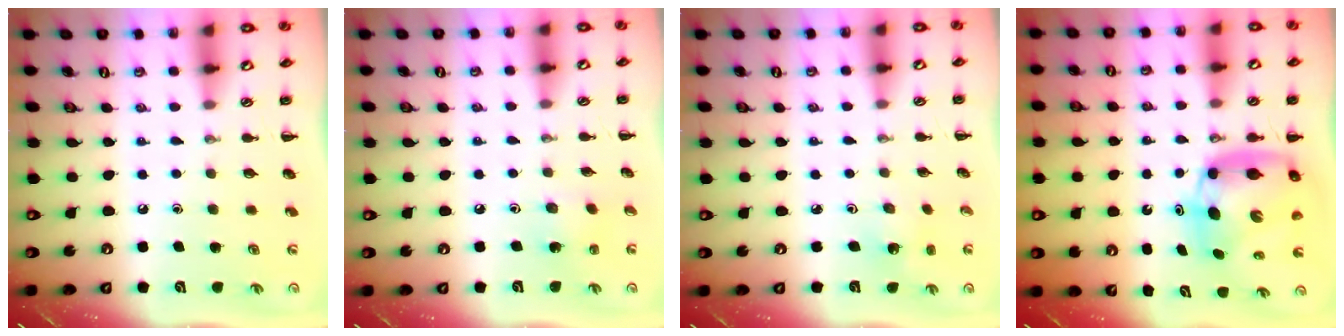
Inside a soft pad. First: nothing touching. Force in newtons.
{"total": 2.7, "press": 2.6, "slide": 0.7}
{"total": 1.6, "press": 1.5, "slide": 0.7}
{"total": 8.9, "press": 8.6, "slide": 2.4}